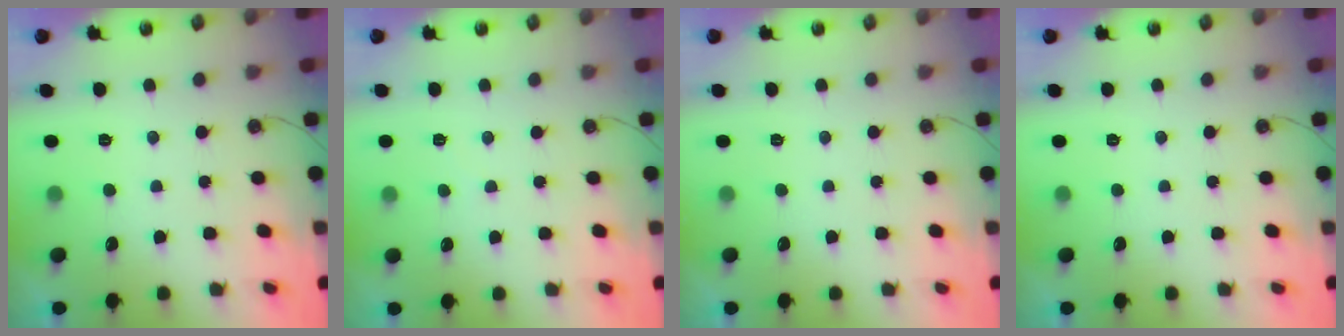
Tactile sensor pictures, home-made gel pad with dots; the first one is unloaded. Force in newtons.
{"total": 2.0, "press": 2.0, "slide": 0.3}
{"total": 0.0}
{"total": 0.0}